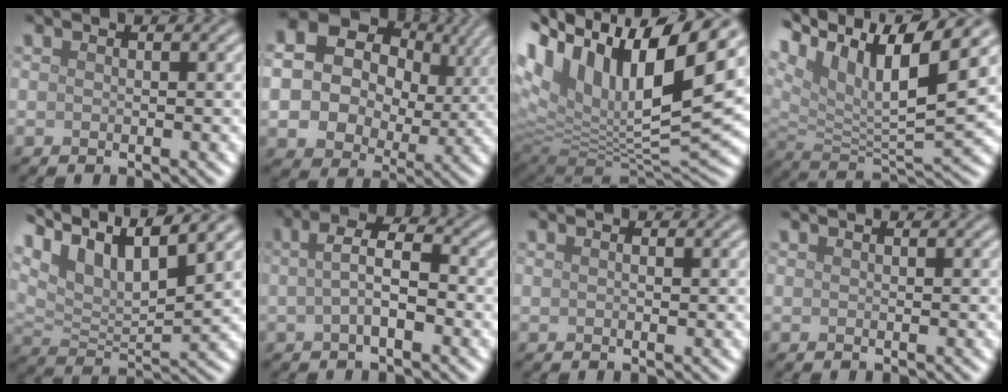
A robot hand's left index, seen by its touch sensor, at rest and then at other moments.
{"total": 14.8, "force": [3.4, 12.3, 7.4], "torque": [-0.176, 0.017, 0.063]}
{"total": 16.3, "force": [6.1, 7.5, 13.1], "torque": [-0.257, 0.011, 0.107]}
{"total": 12.7, "force": [7.6, 4.1, 9.3], "torque": [-0.179, 0.016, 0.138]}
{"total": 9.8, "force": [6.8, 2.9, 6.4], "torque": [-0.126, 0.005, 0.120]}
{"total": 3.4, "force": [-0.4, 1.4, 3.1], "torque": [-0.062, 0.006, -0.012]}
{"total": 0.6, "force": [0.1, 0.3, 0.5], "torque": [-0.008, 0.001, 0.001]}
{"total": 0.0}